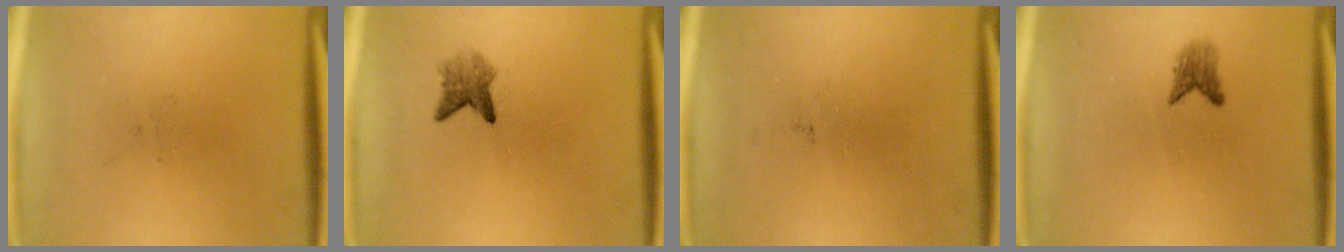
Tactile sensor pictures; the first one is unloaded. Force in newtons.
{"total": 2.6}
{"total": 0.0}
{"total": 1.8}